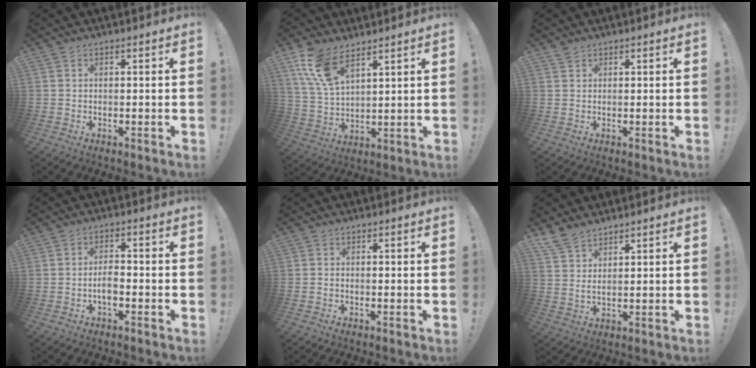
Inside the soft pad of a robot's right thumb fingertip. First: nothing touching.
{"total": 11.4, "force": [7.7, 5.0, 6.7], "torque": [-0.133, -0.030, 0.150]}
{"total": 1.3, "force": [1.1, 0.6, 0.2], "torque": [0.003, -0.003, 0.021]}
{"total": 3.9, "force": [-1.5, 2.3, 2.8], "torque": [-0.040, 0.005, -0.028]}
{"total": 0.6, "force": [-0.5, 0.1, 0.3], "torque": [-0.008, 0.002, -0.008]}
{"total": 5.5, "force": [4.7, 1.8, 2.3], "torque": [-0.050, -0.021, 0.090]}